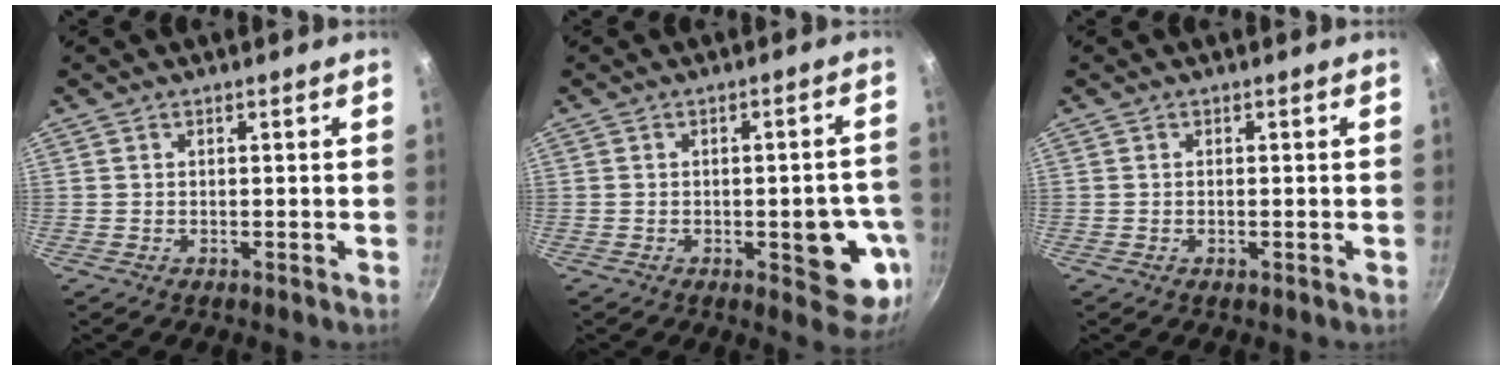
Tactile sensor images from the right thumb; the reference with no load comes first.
{"total": 10.8, "force": [-2.8, 4.4, 9.4], "torque": [-0.072, 0.009, -0.033]}
{"total": 0.5, "force": [-0.1, 0.1, 0.5], "torque": [-0.009, 0.000, -0.003]}